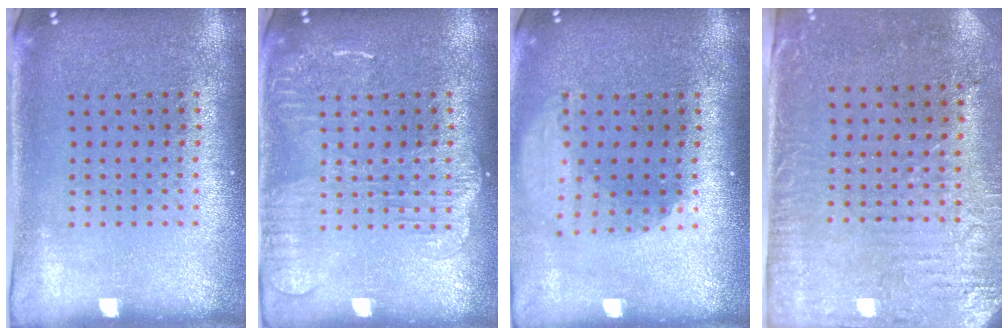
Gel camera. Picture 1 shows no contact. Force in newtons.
{"total": 2.8, "press": 2.7, "slide": 0.4}
{"total": 1.9, "press": 1.5, "slide": 1.1}
{"total": 3.1, "press": 2.5, "slide": 1.8}